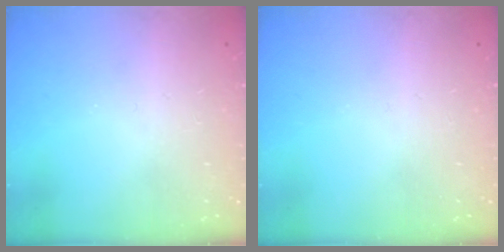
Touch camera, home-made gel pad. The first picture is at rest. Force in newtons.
{"total": 0.0}